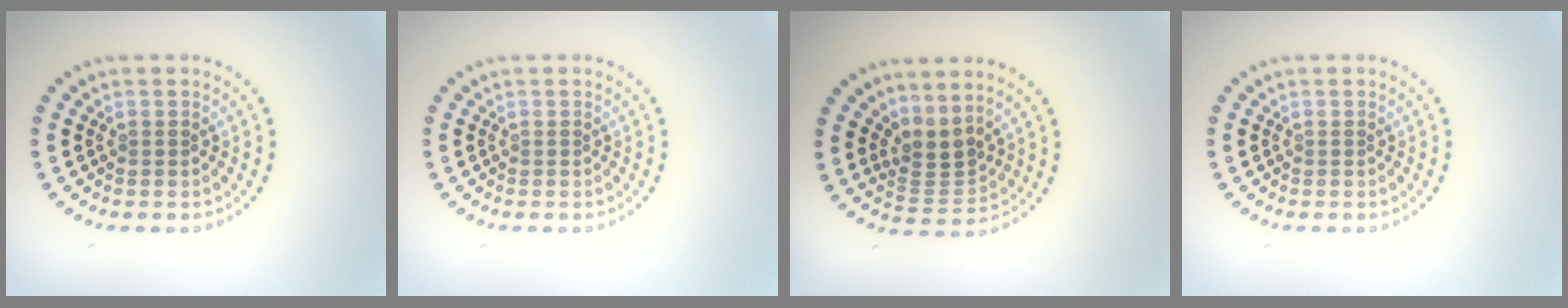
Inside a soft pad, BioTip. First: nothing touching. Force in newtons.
{"total": 0.0}
{"total": 2.8, "press": 1.9, "slide": 2.0}
{"total": 0.0}